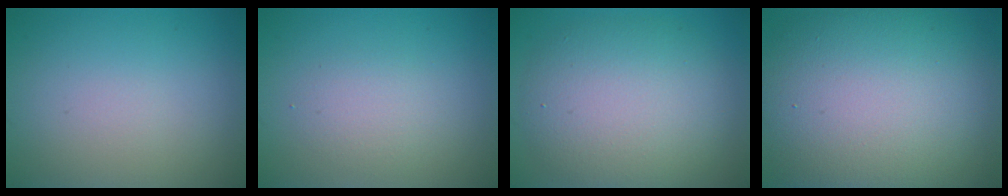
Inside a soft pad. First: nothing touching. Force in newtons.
{"total": 1.9, "press": 1.9, "slide": 0.1}
{"total": 7.8, "press": 7.7, "slide": 0.6}
{"total": 15.5, "press": 15.4, "slide": 0.4}